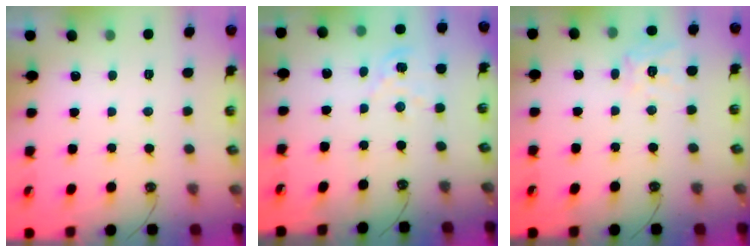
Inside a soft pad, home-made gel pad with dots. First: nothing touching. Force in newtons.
{"total": 2.6, "press": 2.6, "slide": 0.4}
{"total": 11.3, "press": 11.3, "slide": 1.1}